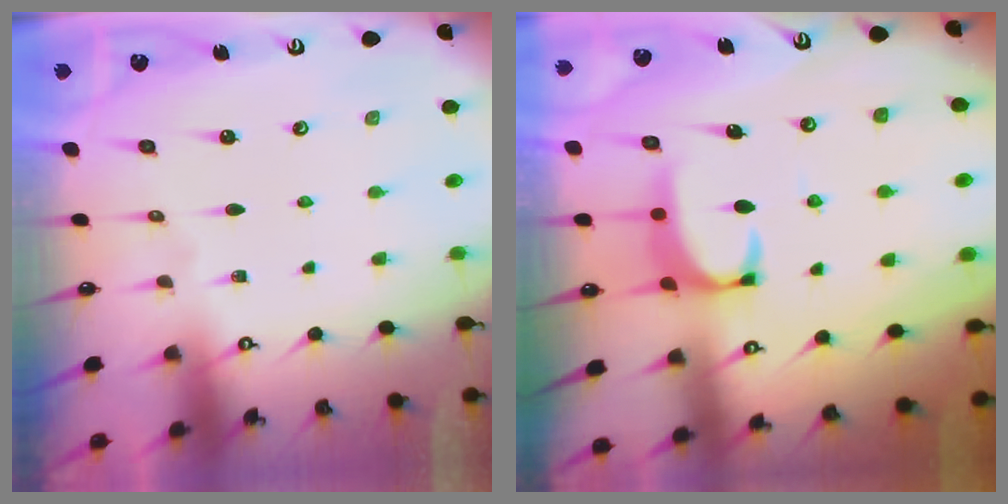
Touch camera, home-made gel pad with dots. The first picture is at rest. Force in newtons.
{"total": 2.0, "press": 2.0, "slide": 0.3}